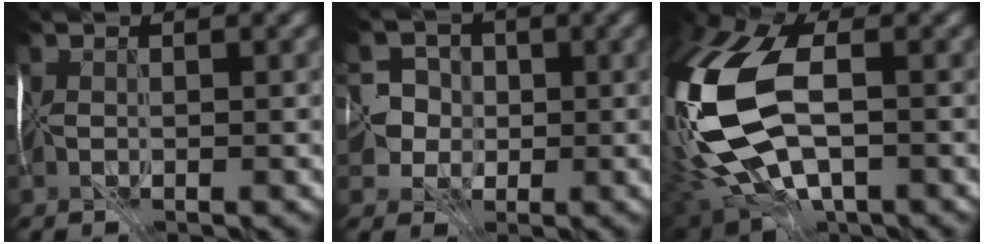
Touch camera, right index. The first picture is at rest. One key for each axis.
{"total": 4.1, "fx": -0.4, "fy": 4.1, "fz": 0.2, "tx": 0.022, "ty": 0.017, "tz": -0.028}
{"total": 14.3, "fx": -0.4, "fy": 8.2, "fz": 11.7, "tx": -0.266, "ty": -0.018, "tz": 0.002}